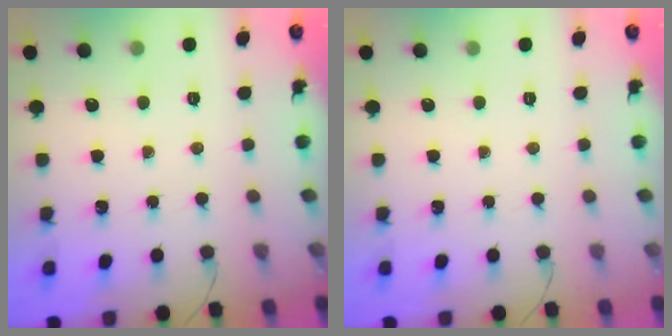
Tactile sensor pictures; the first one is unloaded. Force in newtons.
{"total": 0.0}